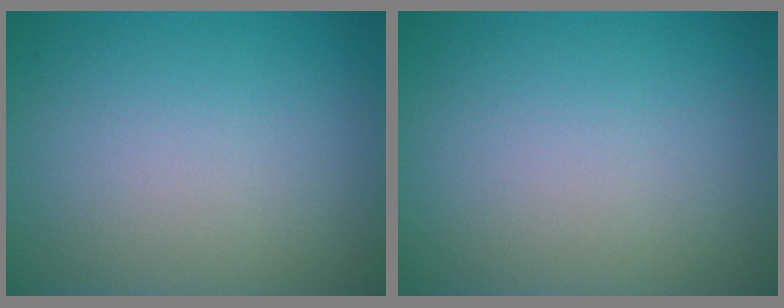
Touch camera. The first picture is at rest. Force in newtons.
{"total": 0.0}